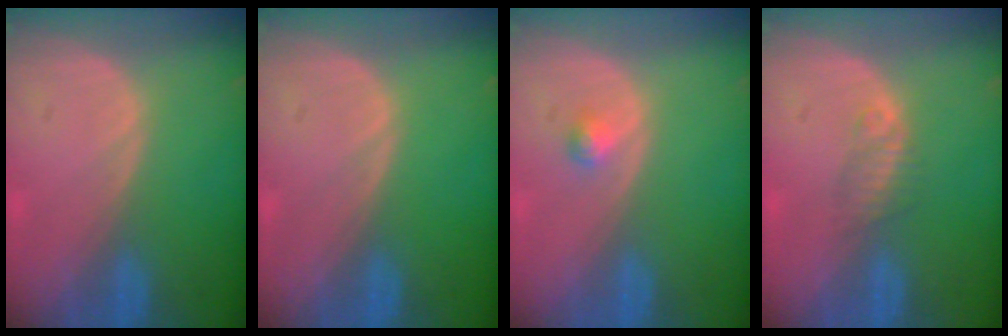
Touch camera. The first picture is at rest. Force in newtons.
{"total": 0.0}
{"total": 1.3, "press": 1.2, "slide": 0.1}
{"total": 2.2, "press": 1.9, "slide": 1.0}